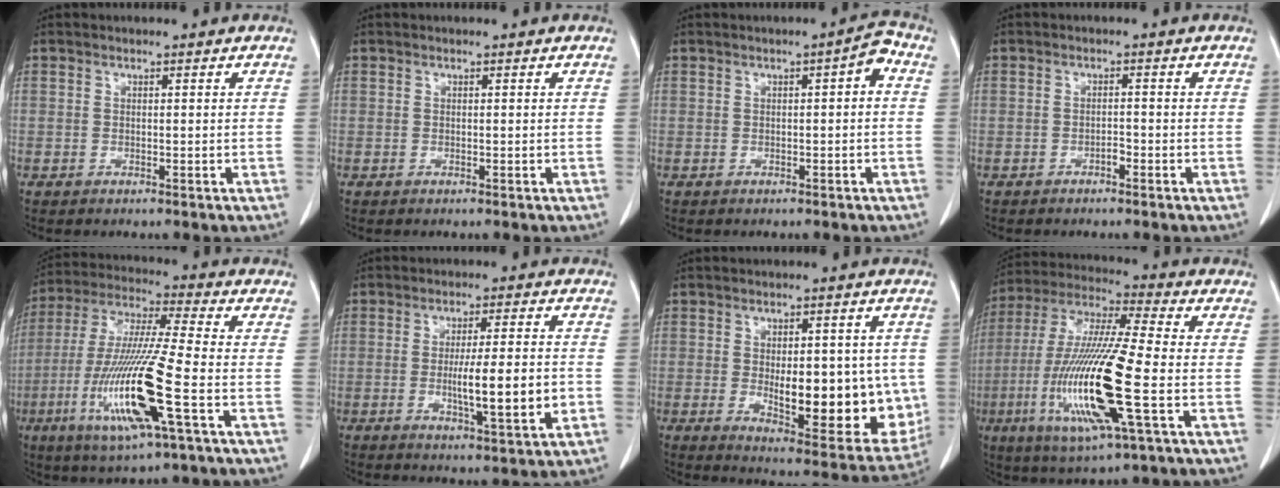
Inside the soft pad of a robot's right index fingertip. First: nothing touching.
{"total": 0.0}
{"total": 3.3, "force": [0.5, 0.7, 3.2], "torque": [-0.041, 0.012, 0.003]}
{"total": 1.1, "force": [-0.7, 0.4, 0.7], "torque": [-0.012, 0.002, -0.013]}
{"total": 17.4, "force": [-5.4, 0.5, 16.5], "torque": [-0.344, -0.021, -0.104]}
{"total": 9.5, "force": [-1.8, 0.6, 9.3], "torque": [-0.149, -0.011, -0.029]}
{"total": 17.4, "force": [-1.8, 6.7, 16.0], "torque": [-0.193, -0.008, 0.001]}
{"total": 19.2, "force": [-4.4, 1.3, 18.7], "torque": [-0.392, -0.019, -0.084]}